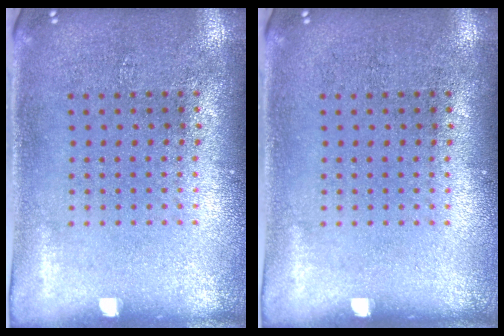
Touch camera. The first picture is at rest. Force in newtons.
{"total": 0.0}